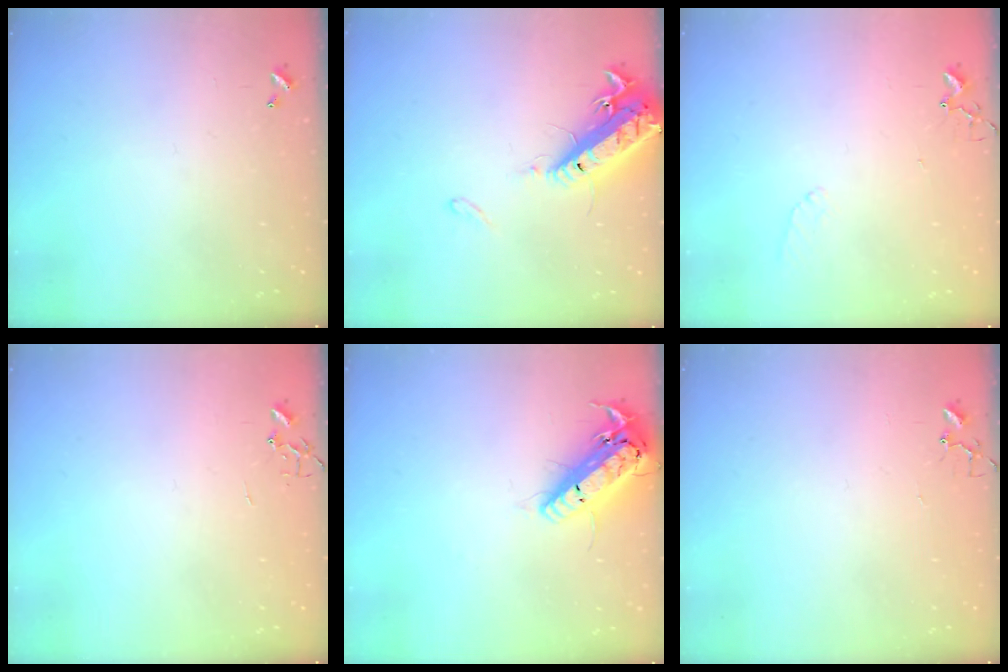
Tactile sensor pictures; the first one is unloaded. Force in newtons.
{"total": 16.2, "press": 15.7, "slide": 3.6}
{"total": 5.0, "press": 4.9, "slide": 0.7}
{"total": 0.0}
{"total": 18.4, "press": 18.1, "slide": 3.2}
{"total": 4.1, "press": 4.1, "slide": 0.2}